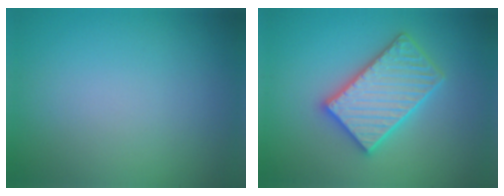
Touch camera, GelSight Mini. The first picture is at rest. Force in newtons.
{"total": 5.5, "press": 5.5, "slide": 0.8}